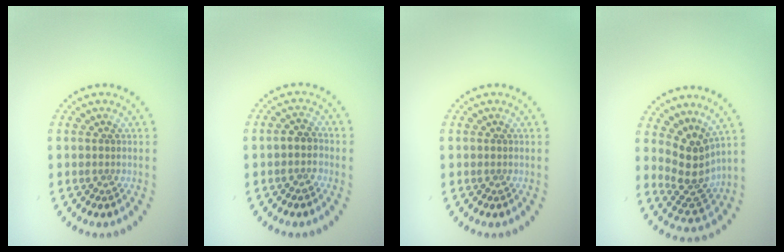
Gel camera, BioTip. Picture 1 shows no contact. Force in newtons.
{"total": 1.9, "press": 1.7, "slide": 0.9}
{"total": 0.0}
{"total": 3.8, "press": 2.8, "slide": 2.6}